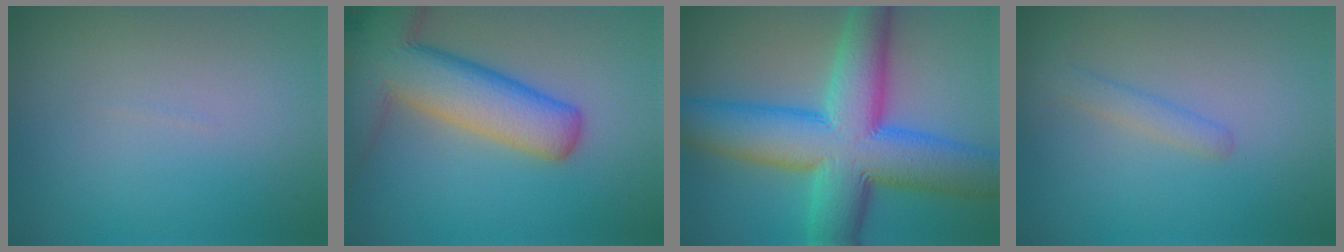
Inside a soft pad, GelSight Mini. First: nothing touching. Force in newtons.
{"total": 10.5, "press": 10.5, "slide": 0.7}
{"total": 13.4, "press": 13.4, "slide": 0.1}
{"total": 1.6, "press": 1.6, "slide": 0.0}